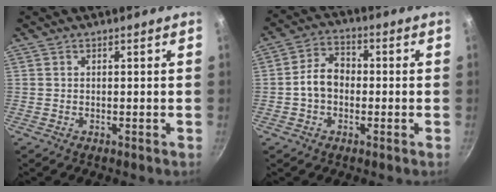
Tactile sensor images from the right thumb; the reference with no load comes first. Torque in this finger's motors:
{"motor_torque": [-0.42, 0.30, 0.51, -0.31, 0.20]}